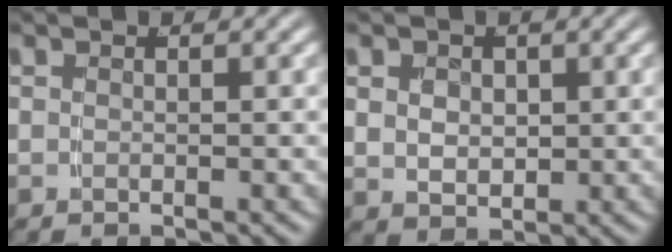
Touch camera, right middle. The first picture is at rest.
{"total": 3.2, "force": [0.5, 2.4, 2.1], "torque": [-0.040, -0.019, 0.022]}